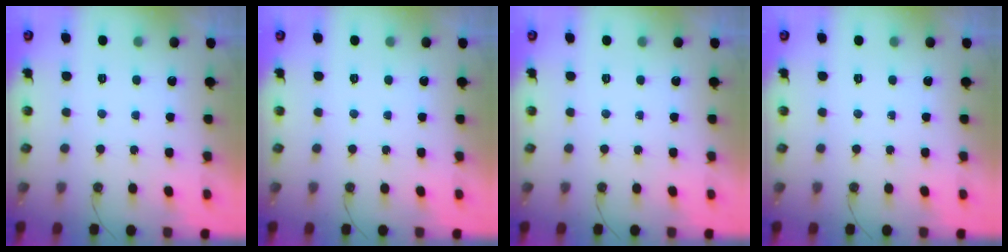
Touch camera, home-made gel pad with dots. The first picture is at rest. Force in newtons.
{"total": 0.0}
{"total": 0.0}
{"total": 0.0}